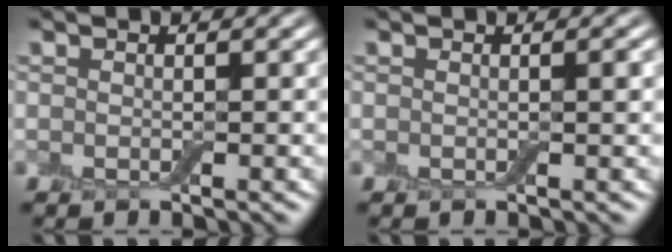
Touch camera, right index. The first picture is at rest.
{"total": 0.5, "force": [0.1, 0.0, 0.5], "torque": [-0.006, 0.000, 0.000]}